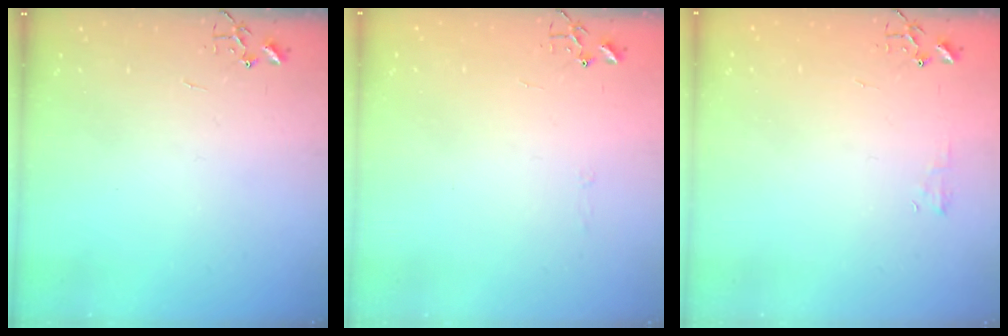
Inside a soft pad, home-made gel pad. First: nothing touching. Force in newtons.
{"total": 2.6, "press": 2.6, "slide": 0.5}
{"total": 4.0, "press": 3.9, "slide": 0.5}